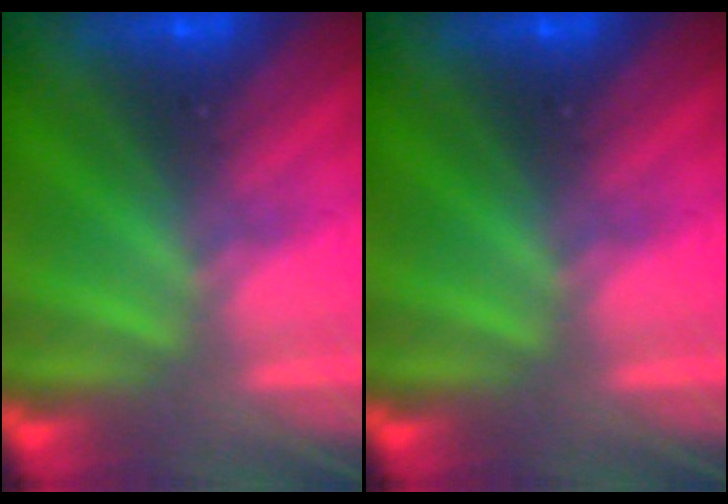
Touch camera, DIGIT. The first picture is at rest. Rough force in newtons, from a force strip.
{"total": 0.0}